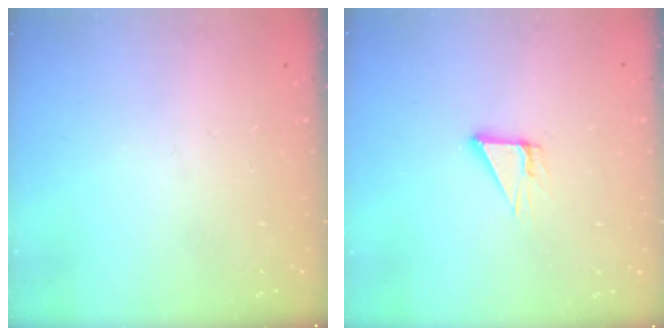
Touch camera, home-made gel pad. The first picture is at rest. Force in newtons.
{"total": 4.6, "press": 4.6, "slide": 0.2}